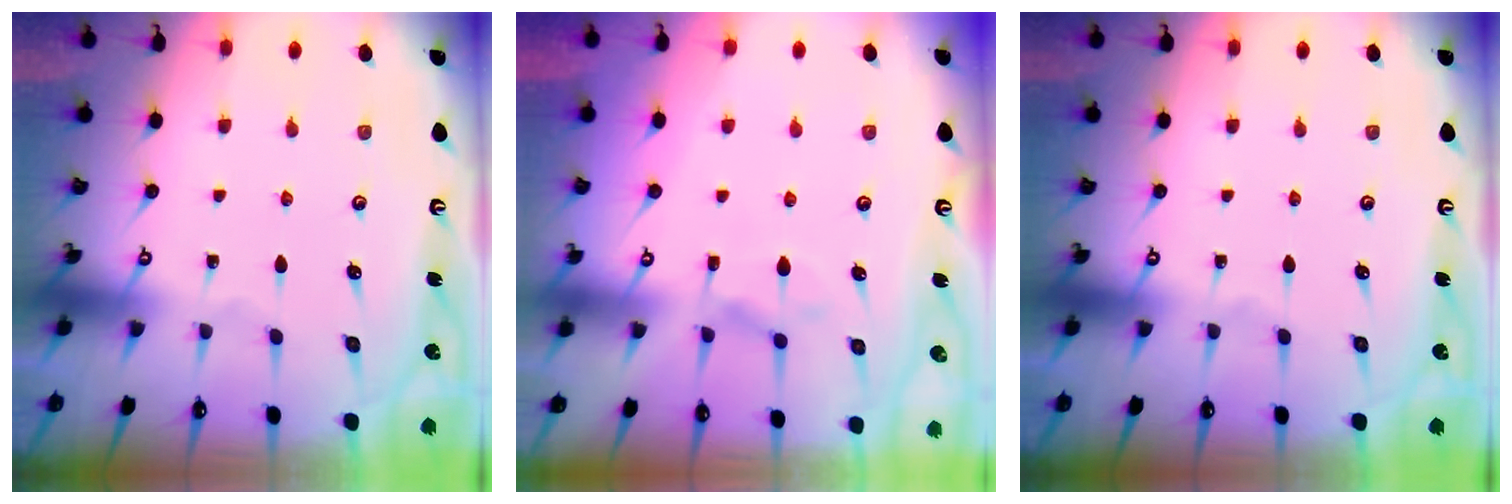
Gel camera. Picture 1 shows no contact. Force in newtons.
{"total": 1.4, "press": 0.3, "slide": 1.3}
{"total": 0.0}